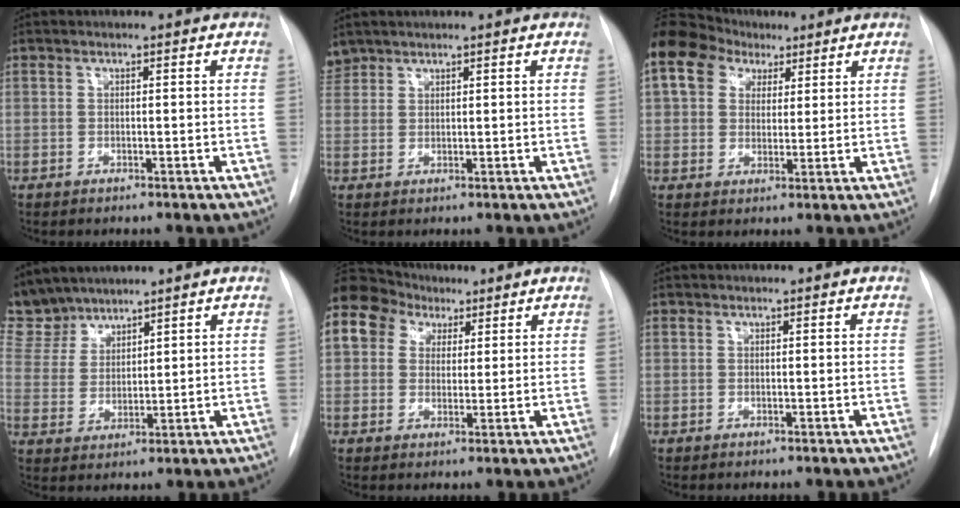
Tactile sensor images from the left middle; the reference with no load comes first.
{"total": 2.5, "force": [2.2, 1.0, -0.2], "torque": [0.001, 0.013, 0.046]}
{"total": 15.9, "force": [8.0, 11.7, 7.1], "torque": [-0.200, 0.076, 0.146]}
{"total": 8.0, "force": [7.5, 2.6, 0.7], "torque": [-0.024, 0.009, 0.165]}
{"total": 22.3, "force": [10.0, 17.7, 9.1], "torque": [-0.295, 0.111, 0.192]}
{"total": 0.0}